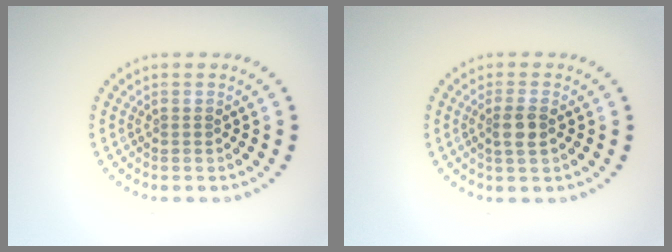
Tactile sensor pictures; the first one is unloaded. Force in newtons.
{"total": 2.0, "press": 1.8, "slide": 0.9}